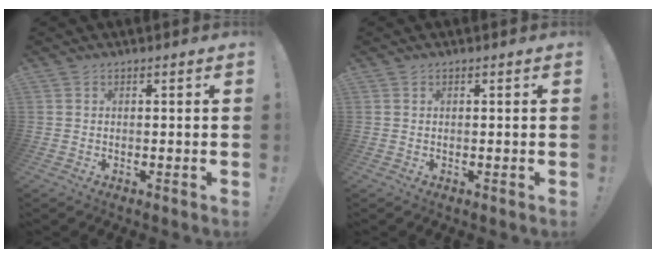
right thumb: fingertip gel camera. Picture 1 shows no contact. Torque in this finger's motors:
{"motor_torque": [0.05, 0.02, 0.11, -0.06, 0.00]}